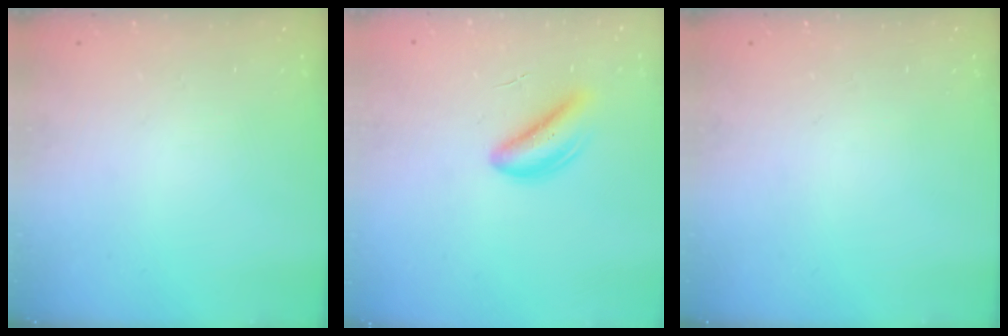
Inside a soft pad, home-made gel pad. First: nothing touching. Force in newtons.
{"total": 4.6, "press": 4.6, "slide": 0.6}
{"total": 0.0}